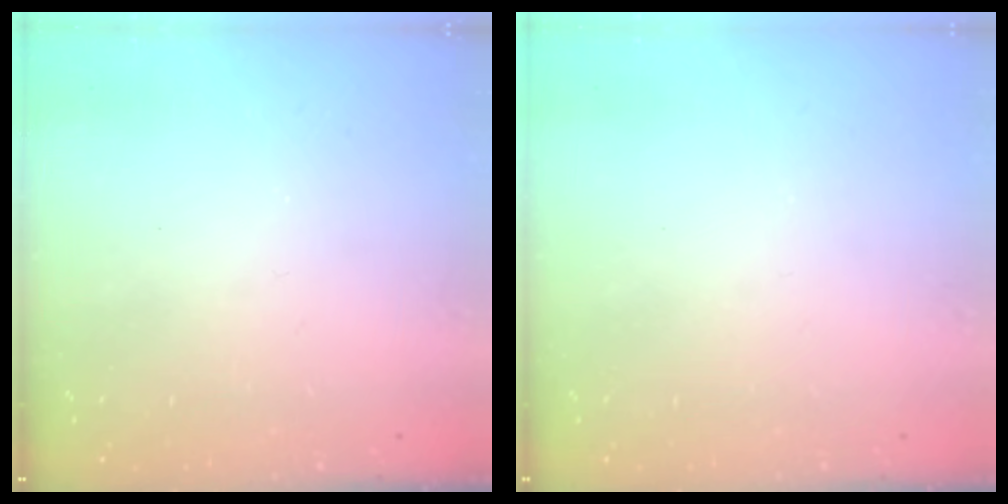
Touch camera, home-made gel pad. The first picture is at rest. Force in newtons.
{"total": 0.0}